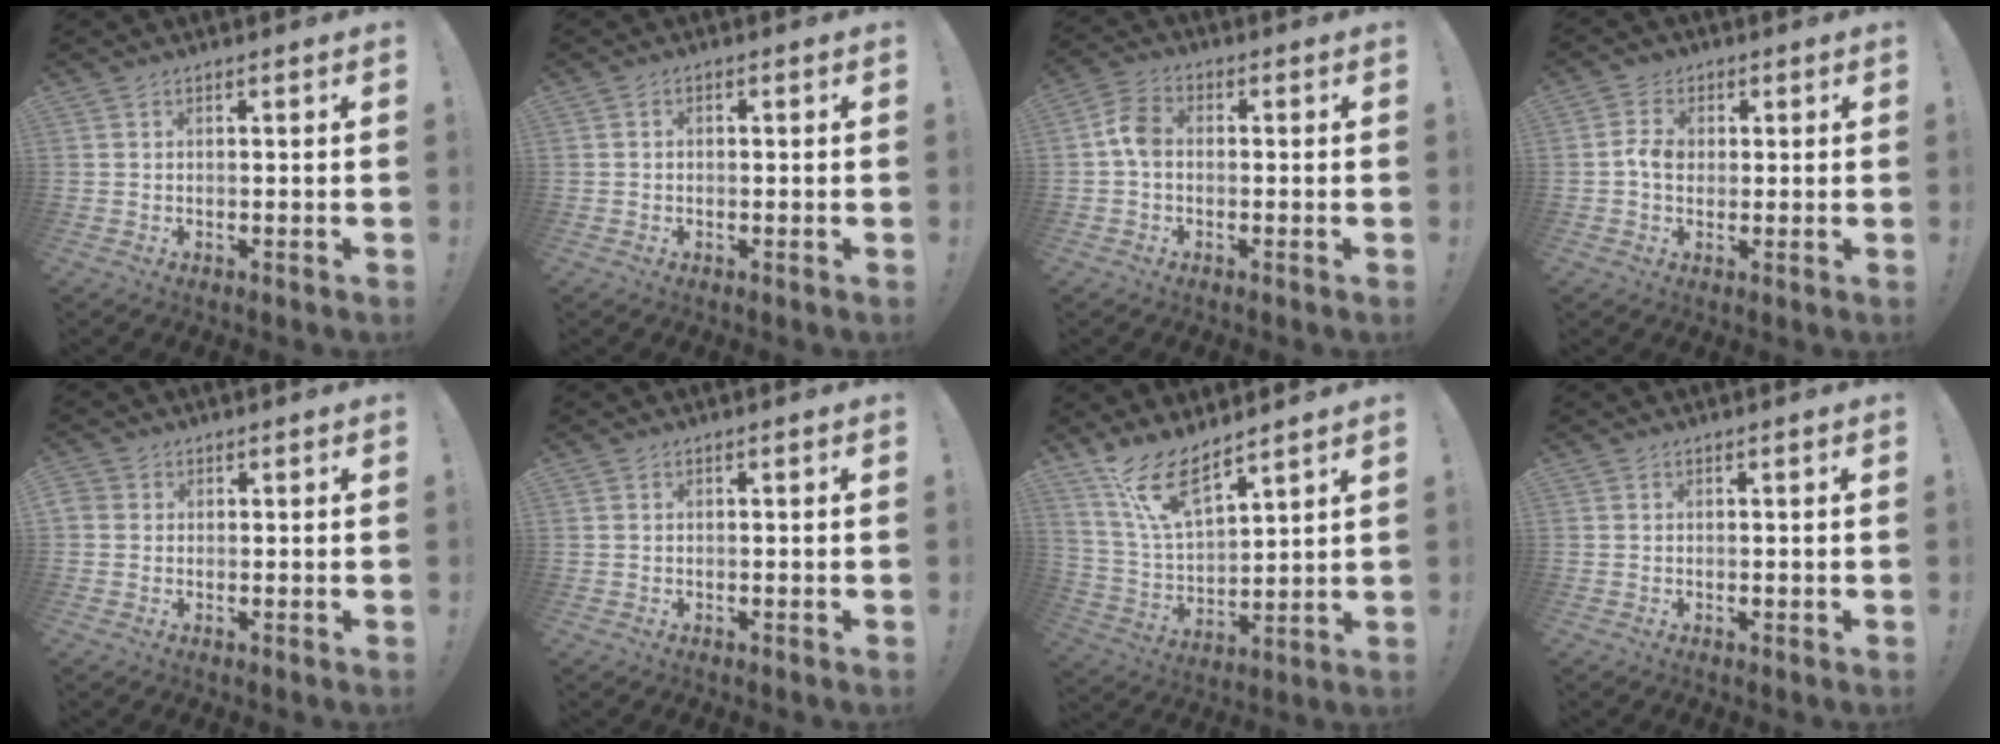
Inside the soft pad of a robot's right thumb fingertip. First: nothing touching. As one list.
[{"total": 1.0, "force": [-0.5, 0.6, 0.6], "torque": [-0.013, 0.005, -0.009]}, {"total": 6.6, "force": [-0.4, 4.5, 4.8], "torque": [-0.090, 0.016, -0.004]}, {"total": 5.8, "force": [0.1, 4.8, 3.2], "torque": [-0.056, 0.007, 0.001]}, {"total": 2.4, "force": [0.6, 2.1, 0.8], "torque": [-0.017, 0.005, 0.014]}, {"total": 0.0}, {"total": 12.9, "force": [10.0, 4.0, 7.1], "torque": [-0.148, -0.059, 0.187]}, {"total": 0.0}]